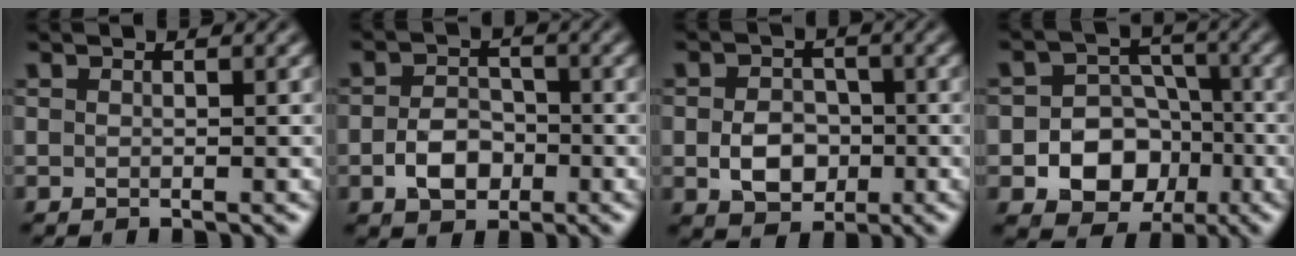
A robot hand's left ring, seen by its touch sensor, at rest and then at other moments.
{"total": 3.5, "force": [-1.2, 2.5, 2.1], "torque": [-0.037, 0.003, -0.026]}
{"total": 4.2, "force": [-0.9, 3.2, 2.5], "torque": [-0.042, -0.002, -0.018]}
{"total": 8.1, "force": [-2.7, 6.9, 3.3], "torque": [-0.033, 0.001, -0.067]}